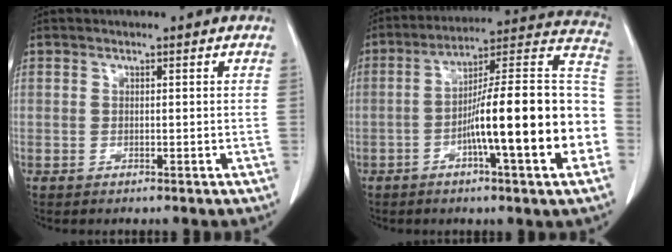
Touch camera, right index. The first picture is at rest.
{"total": 21.7, "force": [-5.1, 1.7, 21.0], "torque": [-0.250, 0.023, -0.076]}